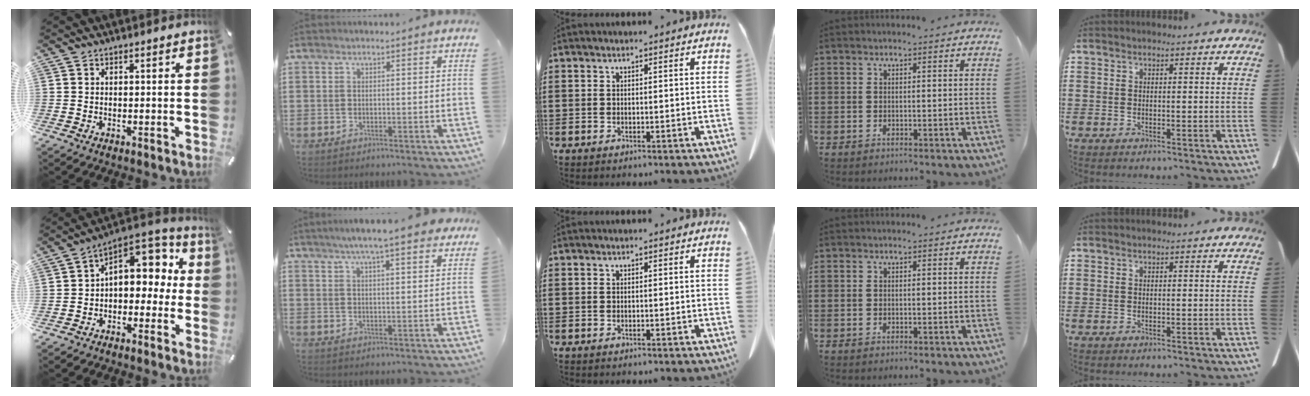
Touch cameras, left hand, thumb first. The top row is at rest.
{"thumb": {"total": 9.0, "force": [2.7, 6.6, 5.4], "torque": [-0.065, -0.024, 0.047]}, "index": {"total": 6.2, "force": [5.0, 0.4, 3.7], "torque": [-0.076, -0.008, 0.086]}}